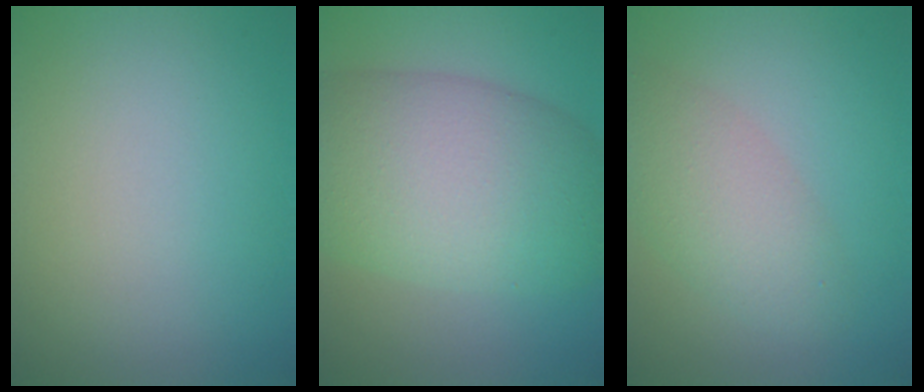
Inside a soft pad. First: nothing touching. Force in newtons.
{"total": 11.3, "press": 11.3, "slide": 0.3}
{"total": 4.4, "press": 4.4, "slide": 0.2}